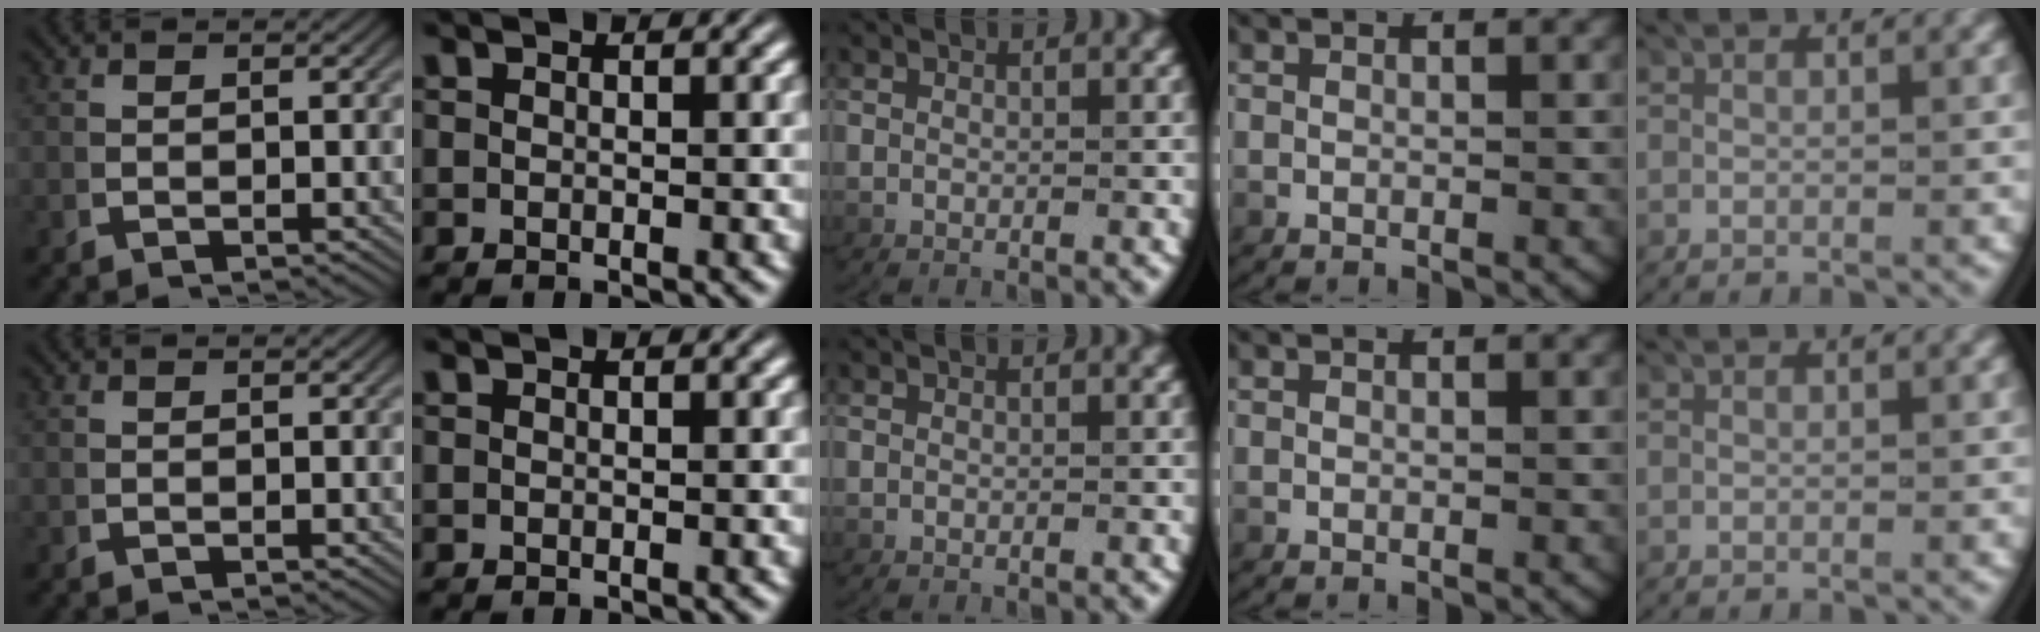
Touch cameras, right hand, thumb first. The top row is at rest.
{}